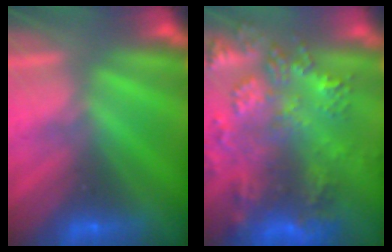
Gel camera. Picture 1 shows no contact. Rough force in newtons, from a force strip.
{"total": 9.3}